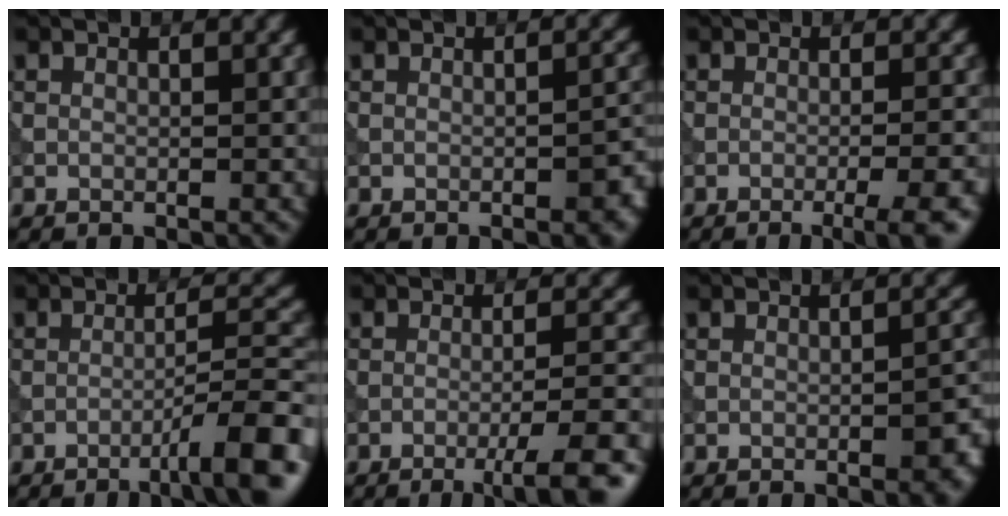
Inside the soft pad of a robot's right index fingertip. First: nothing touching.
{"total": 3.1, "force": [-1.2, 0.9, 2.7], "torque": [-0.035, 0.004, -0.015]}
{"total": 5.2, "force": [-2.6, 1.2, 4.3], "torque": [-0.044, 0.007, -0.037]}
{"total": 7.0, "force": [-3.8, 1.0, 5.8], "torque": [-0.075, 0.016, -0.063]}
{"total": 5.9, "force": [-3.1, 0.9, 4.9], "torque": [-0.065, 0.007, -0.050]}
{"total": 4.3, "force": [-1.5, 1.2, 3.8], "torque": [-0.050, 0.001, -0.018]}